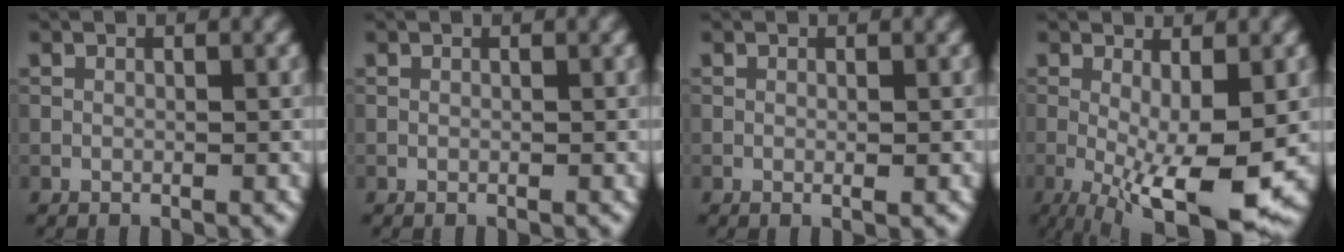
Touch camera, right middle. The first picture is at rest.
{"total": 0.0}
{"total": 0.6, "force": [-0.1, 0.1, 0.6], "torque": [-0.009, -0.002, -0.001]}
{"total": 10.0, "force": [-2.2, 2.6, 9.4], "torque": [-0.165, -0.024, -0.026]}